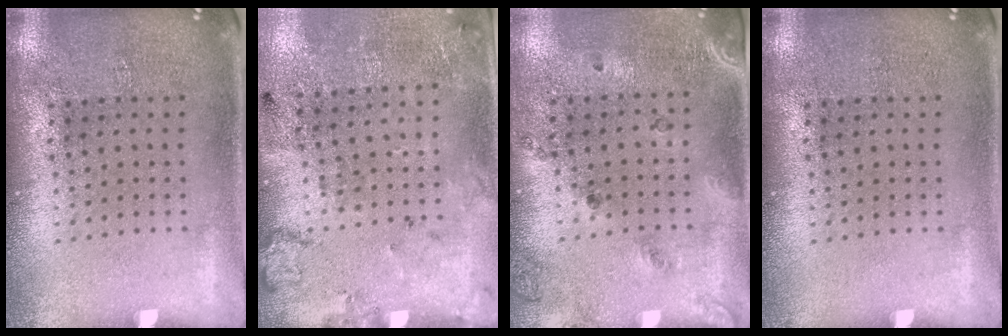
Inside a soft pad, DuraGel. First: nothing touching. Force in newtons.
{"total": 2.3, "press": 1.4, "slide": 1.9}
{"total": 1.6, "press": 1.1, "slide": 1.1}
{"total": 0.0}